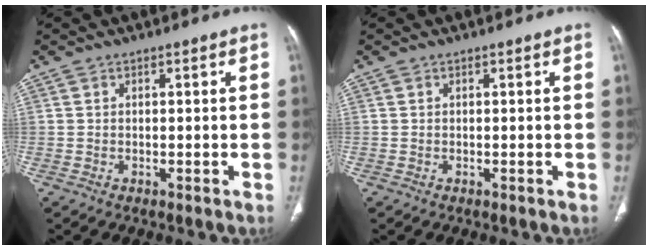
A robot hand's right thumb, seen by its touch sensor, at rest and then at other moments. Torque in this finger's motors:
{"motor_torque": [0.02, 0.02, -0.05, -0.05, 0.01]}